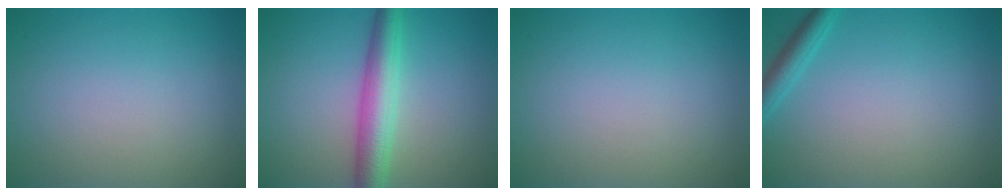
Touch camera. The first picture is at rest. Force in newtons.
{"total": 5.0, "press": 5.0, "slide": 0.1}
{"total": 0.0}
{"total": 2.0, "press": 2.0, "slide": 0.1}